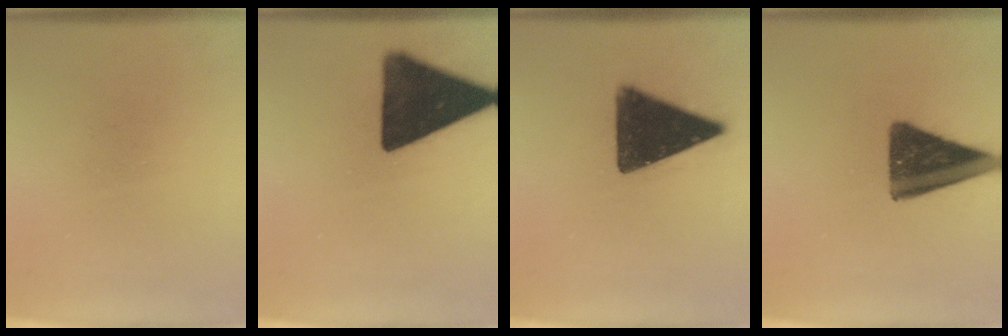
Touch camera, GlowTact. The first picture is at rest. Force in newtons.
{"total": 16.8}
{"total": 15.9}
{"total": 14.3}